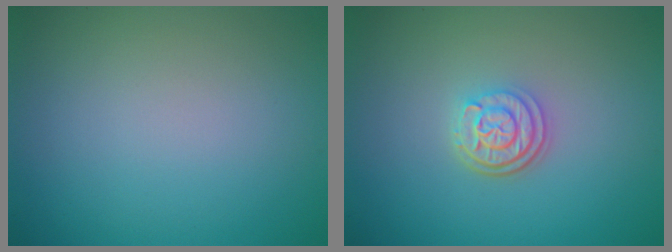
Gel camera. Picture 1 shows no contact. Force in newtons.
{"total": 2.9, "press": 2.4, "slide": 1.7}